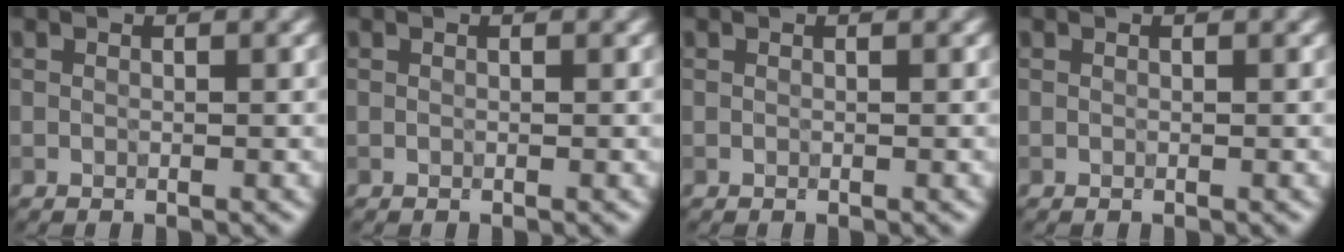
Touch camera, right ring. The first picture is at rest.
{"total": 0.0}
{"total": 0.0}
{"total": 0.0}